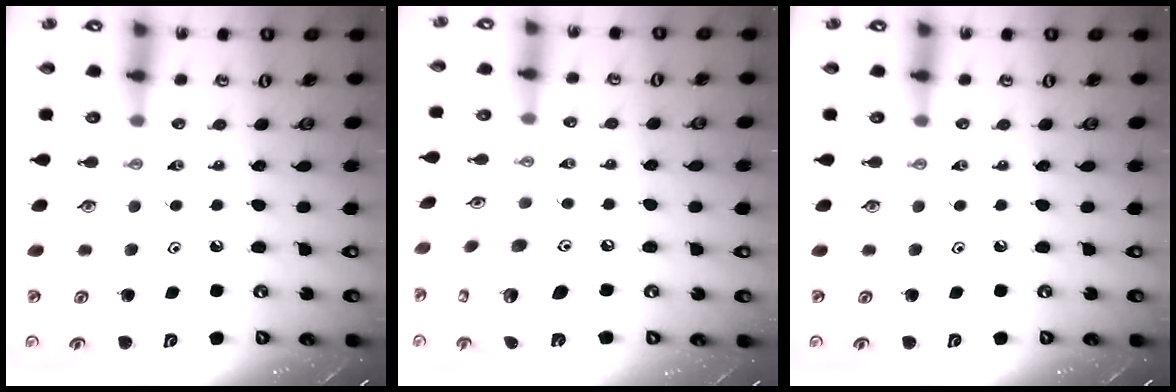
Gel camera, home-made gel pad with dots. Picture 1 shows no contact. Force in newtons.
{"total": 14.8, "press": 14.7, "slide": 1.5}
{"total": 0.0}